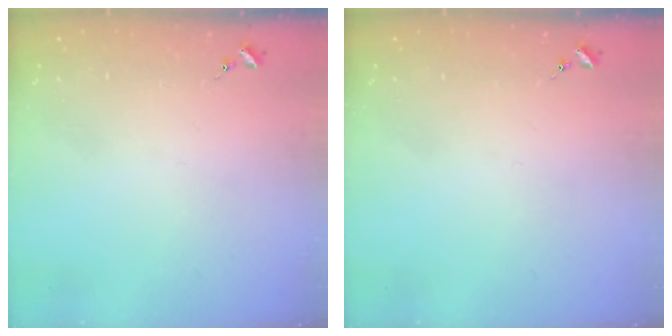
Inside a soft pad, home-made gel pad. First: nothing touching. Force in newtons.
{"total": 0.0}